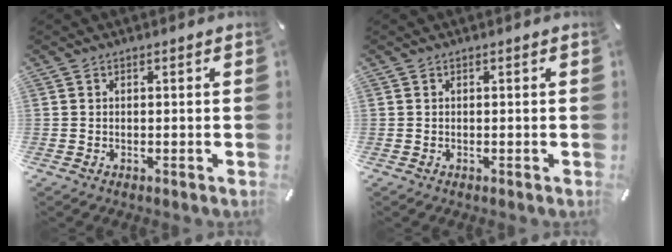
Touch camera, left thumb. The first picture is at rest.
{"total": 0.0}